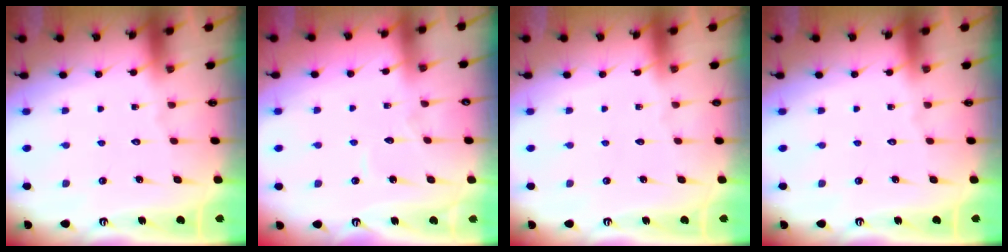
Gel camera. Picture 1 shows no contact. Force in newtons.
{"total": 3.0, "press": 3.0, "slide": 0.3}
{"total": 0.0}
{"total": 0.0}